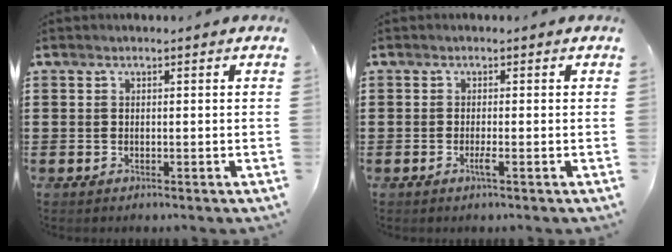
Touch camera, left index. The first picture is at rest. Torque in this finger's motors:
{"motor_torque": [0.03, 0.00, 0.00, 0.04]}